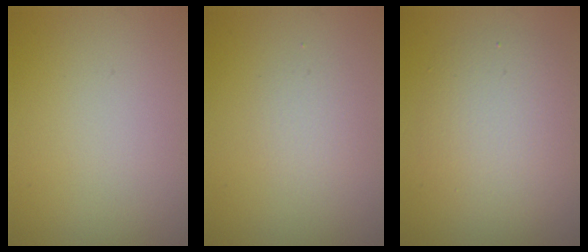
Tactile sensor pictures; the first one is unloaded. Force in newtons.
{"total": 1.4, "press": 1.4, "slide": 0.1}
{"total": 4.8, "press": 4.8, "slide": 0.3}